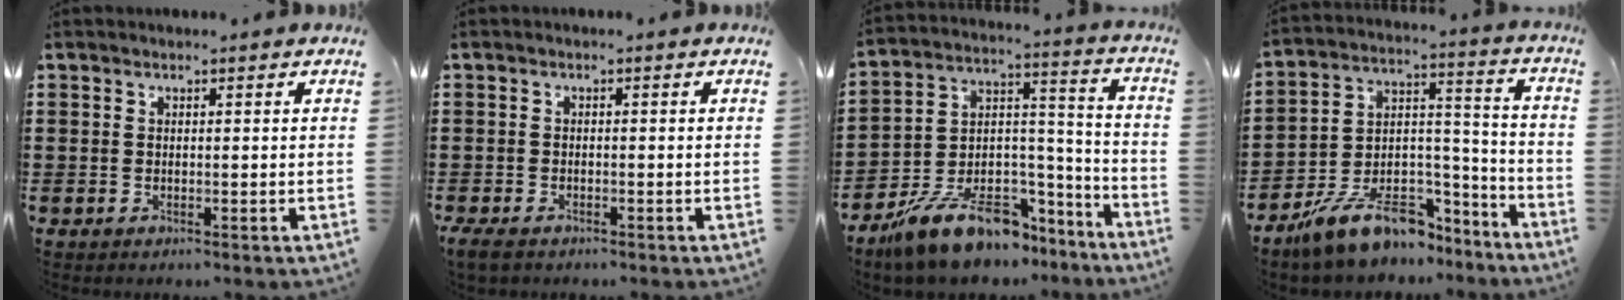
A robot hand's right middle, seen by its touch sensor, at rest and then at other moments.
{"total": 1.5, "force": [-1.2, 0.6, 0.6], "torque": [-0.029, -0.004, -0.028]}
{"total": 12.0, "force": [-9.0, 5.5, 5.7], "torque": [-0.123, 0.026, -0.163]}
{"total": 10.4, "force": [-8.2, 4.9, 4.2], "torque": [-0.086, 0.026, -0.152]}